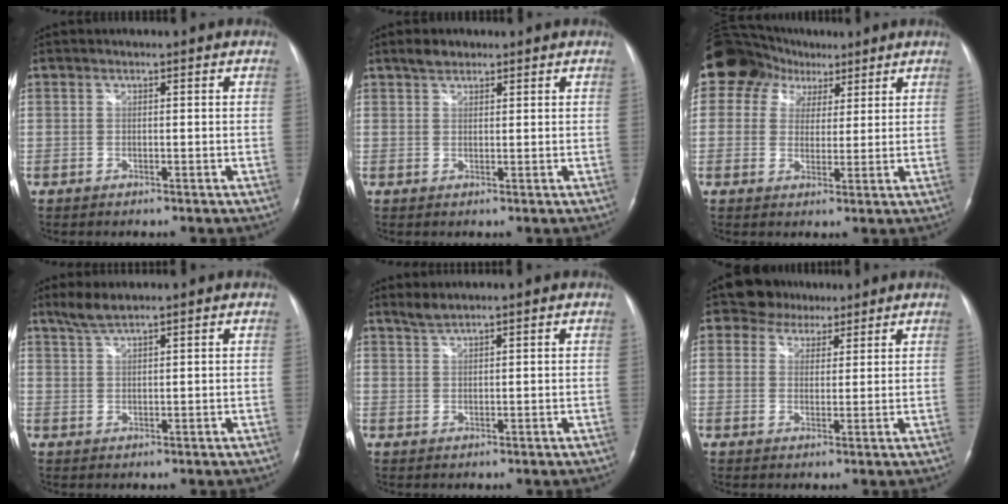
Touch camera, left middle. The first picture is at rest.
{"total": 2.2, "force": [1.7, 1.2, 0.7], "torque": [-0.016, 0.008, 0.027]}
{"total": 13.2, "force": [6.6, 10.7, 4.0], "torque": [-0.099, 0.062, 0.115]}
{"total": 2.9, "force": [2.5, 0.2, 1.5], "torque": [-0.039, 0.008, 0.053]}
{"total": 1.6, "force": [1.5, -0.1, 0.4], "torque": [-0.010, 0.006, 0.035]}
{"total": 5.2, "force": [3.8, 3.5, 0.4], "torque": [-0.004, 0.012, 0.057]}